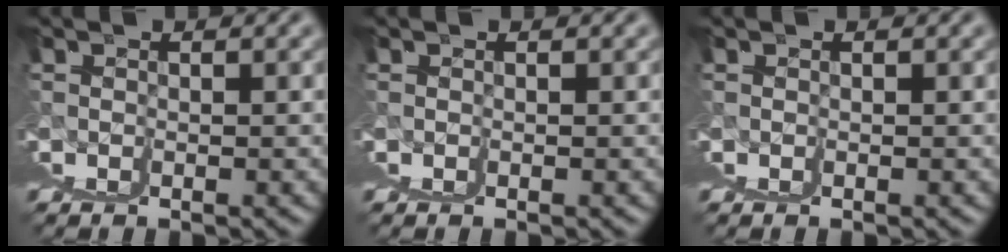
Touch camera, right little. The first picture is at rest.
{"total": 0.0}
{"total": 0.0}